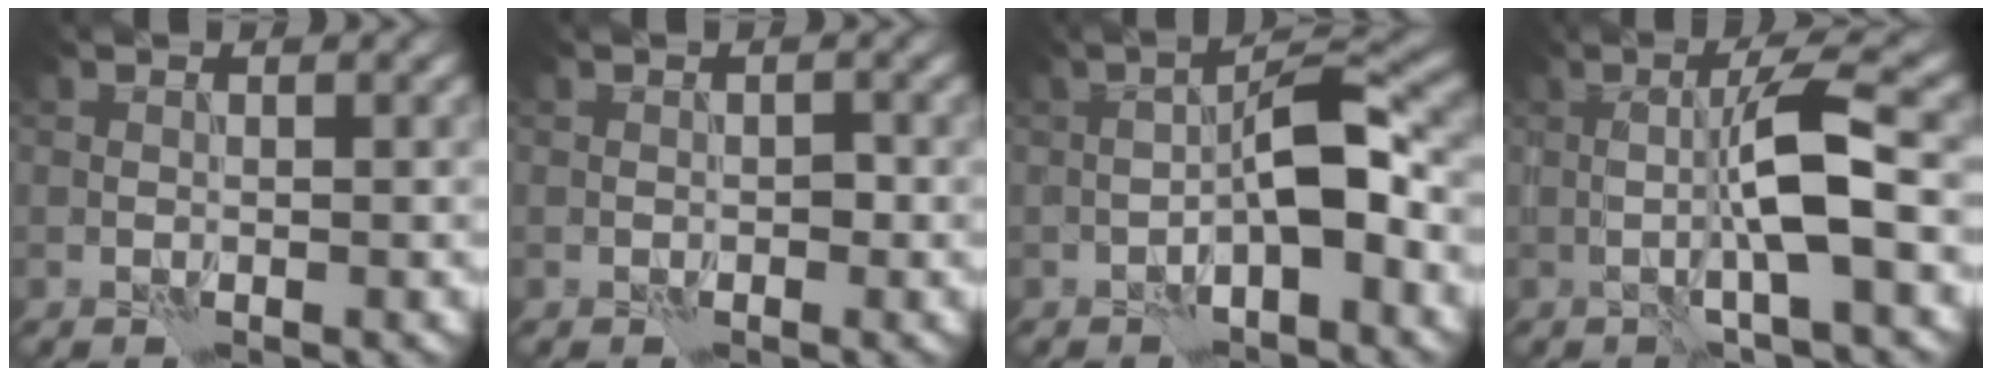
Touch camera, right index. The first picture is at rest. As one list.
[{"total": 0.0}, {"total": 4.2, "force": [-1.1, 0.8, 4.0], "torque": [-0.083, 0.011, -0.029]}, {"total": 4.3, "force": [0.4, 0.2, 4.3], "torque": [-0.096, 0.002, -0.003]}]